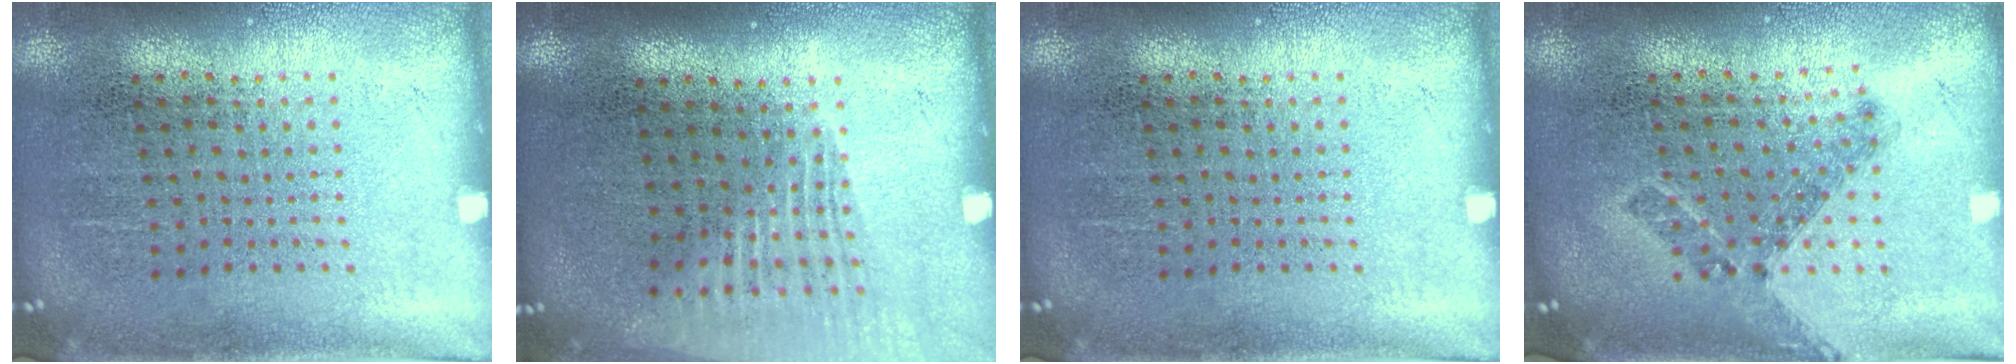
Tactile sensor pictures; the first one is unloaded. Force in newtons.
{"total": 1.3, "press": 1.2, "slide": 0.6}
{"total": 0.0}
{"total": 0.8, "press": 0.7, "slide": 0.5}